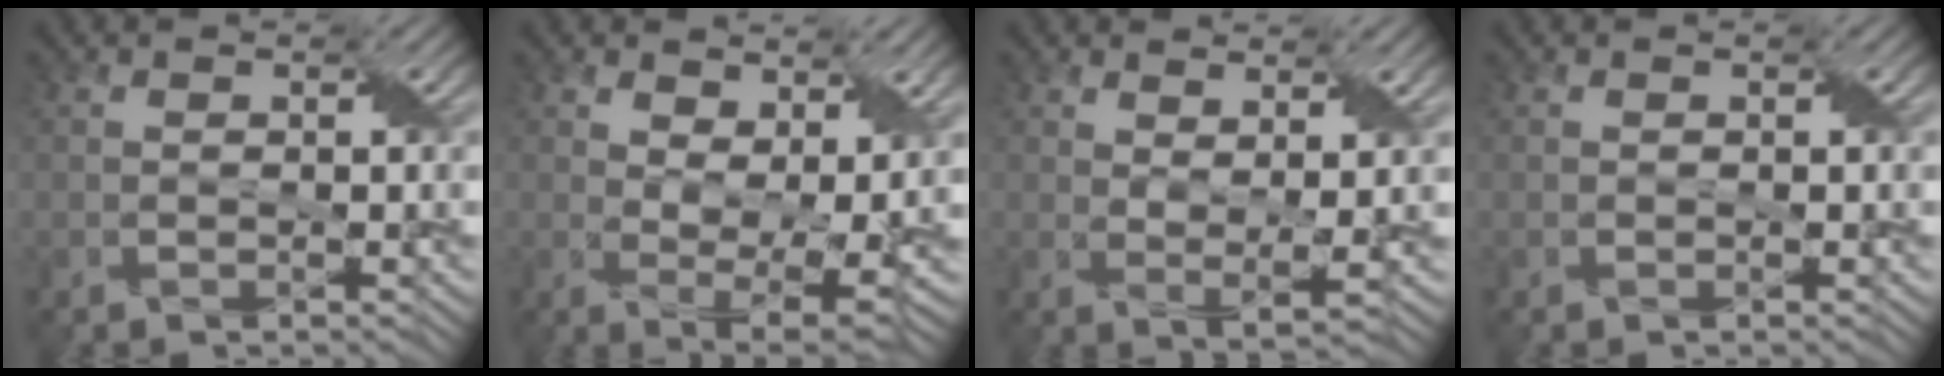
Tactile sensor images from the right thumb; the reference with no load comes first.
{"total": 6.4, "force": [2.8, 2.8, 5.0], "torque": [-0.100, -0.008, 0.053]}
{"total": 3.3, "force": [2.1, 0.6, 2.5], "torque": [-0.059, -0.005, 0.042]}
{"total": 0.0}